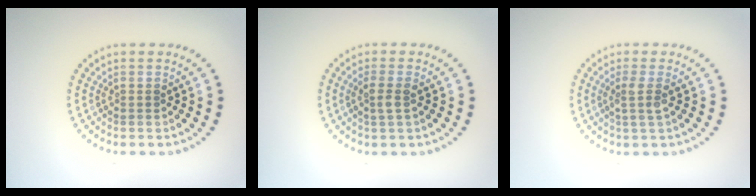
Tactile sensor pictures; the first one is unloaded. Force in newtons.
{"total": 1.7, "press": 1.6, "slide": 0.6}
{"total": 1.8, "press": 1.3, "slide": 1.2}